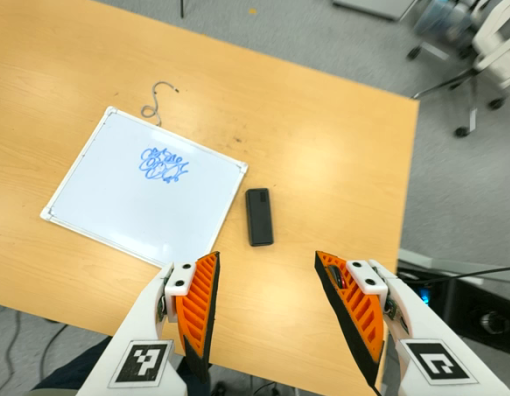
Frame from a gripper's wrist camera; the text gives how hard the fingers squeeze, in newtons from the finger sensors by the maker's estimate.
{"total": 0.0}